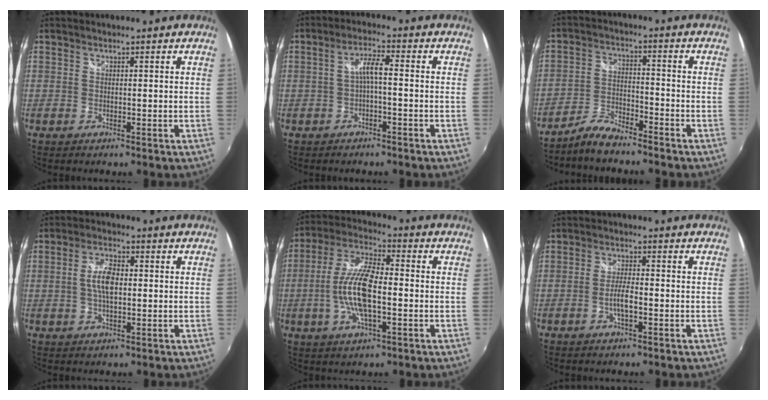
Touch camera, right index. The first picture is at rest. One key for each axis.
{"total": 3.6, "fx": -1.0, "fy": 0.4, "fz": 3.5, "tx": -0.069, "ty": 0.009, "tz": -0.018}
{"total": 6.0, "fx": -5.4, "fy": 1.3, "fz": 2.4, "tx": -0.059, "ty": 0.006, "tz": -0.103}
{"total": 5.9, "fx": 0.0, "fy": 2.7, "fz": 5.3, "tx": -0.102, "ty": 0.006, "tz": 0.001}
{"total": 12.9, "fx": -2.3, "fy": 4.2, "fz": 12.0, "tx": -0.248, "ty": 0.002, "tz": -0.046}
{"total": 3.7, "fx": -1.4, "fy": 0.6, "fz": 3.4, "tx": -0.072, "ty": 0.002, "tz": -0.025}